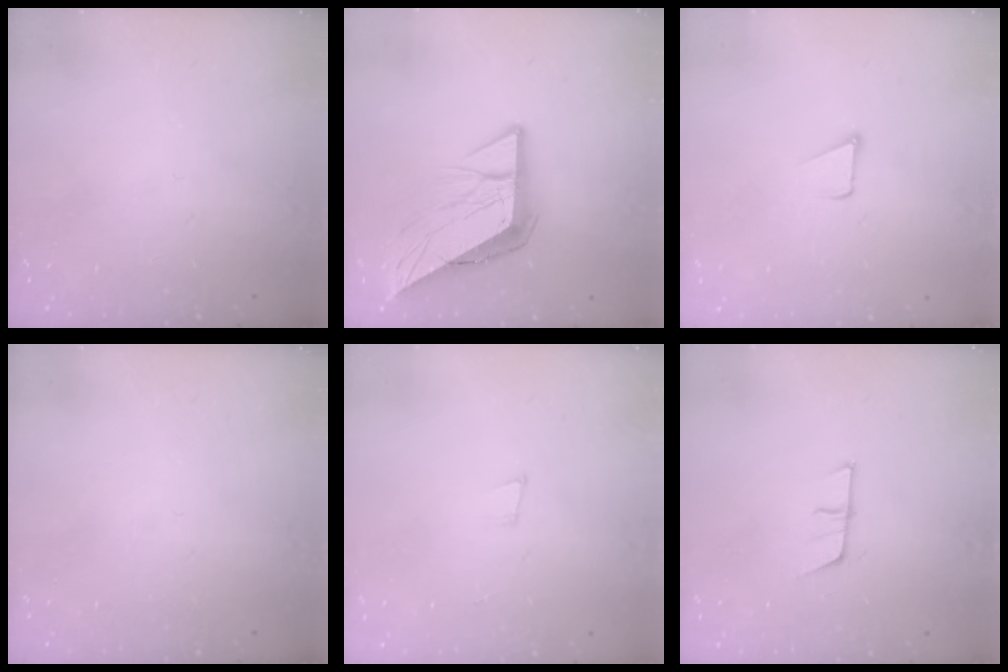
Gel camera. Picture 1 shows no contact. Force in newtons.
{"total": 11.7, "press": 11.6, "slide": 1.4}
{"total": 1.5, "press": 1.5, "slide": 0.1}
{"total": 0.0}
{"total": 3.3, "press": 1.9, "slide": 2.7}
{"total": 7.8, "press": 7.8, "slide": 0.4}